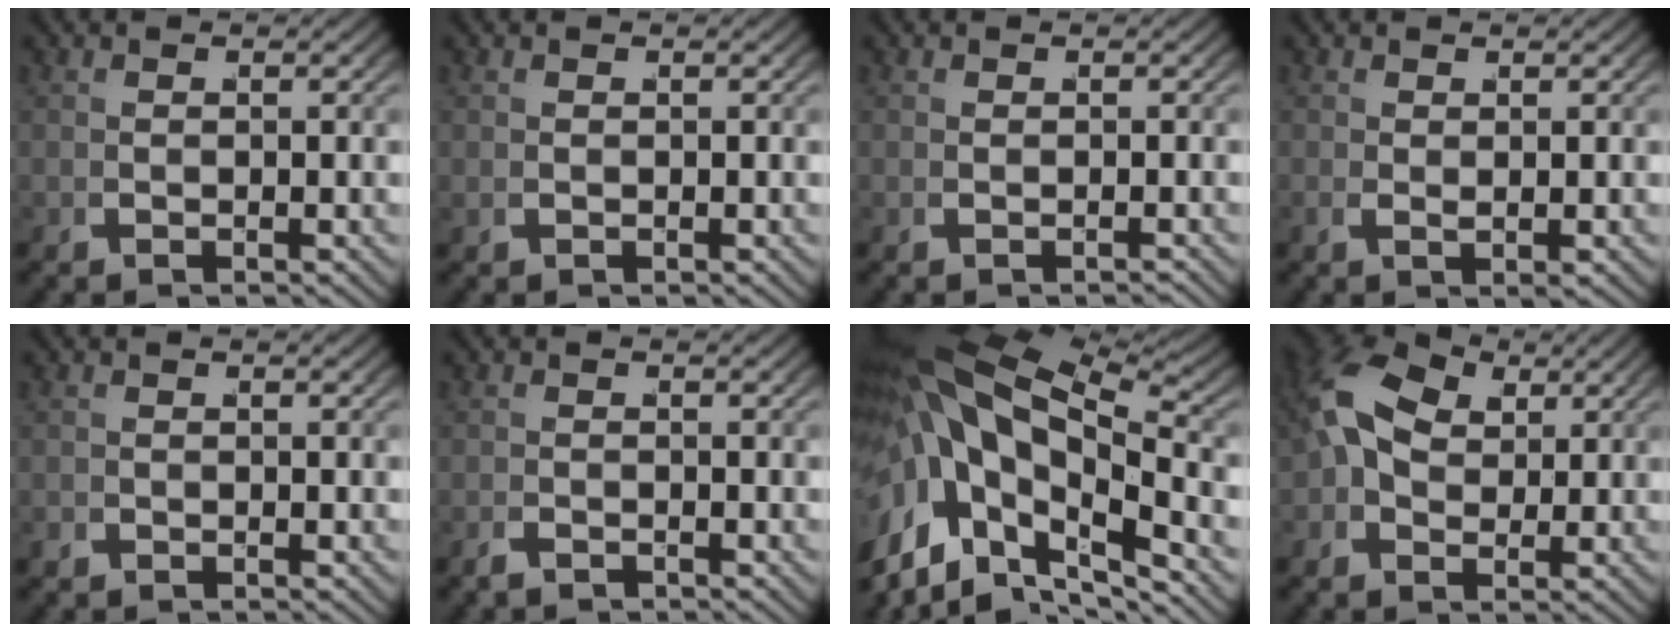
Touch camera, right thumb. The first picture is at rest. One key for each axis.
{"total": 0.0}
{"total": 0.7, "fx": -0.4, "fy": -0.4, "fz": -0.3, "tx": 0.004, "ty": 0.002, "tz": -0.008}
{"total": 0.7, "fx": 0.4, "fy": -0.3, "fz": 0.5, "tx": -0.001, "ty": 0.003, "tz": 0.007}
{"total": 1.0, "fx": -0.6, "fy": 0.8, "fz": 0.2, "tx": -0.004, "ty": -0.003, "tz": -0.012}
{"total": 1.3, "fx": -1.2, "fy": 0.0, "fz": -0.5, "tx": 0.011, "ty": 0.004, "tz": -0.027}
{"total": 11.8, "fx": -0.8, "fy": 6.8, "fz": 9.7, "tx": -0.202, "ty": -0.018, "tz": -0.008}
{"total": 8.2, "fx": 2.0, "fy": 6.0, "fz": 5.3, "tx": -0.123, "ty": 0.001, "tz": 0.025}